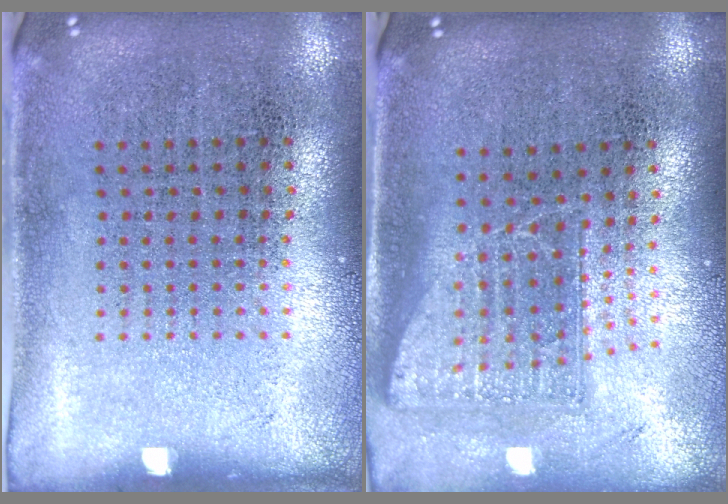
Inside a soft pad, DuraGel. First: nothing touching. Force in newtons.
{"total": 1.7, "press": 1.3, "slide": 1.1}